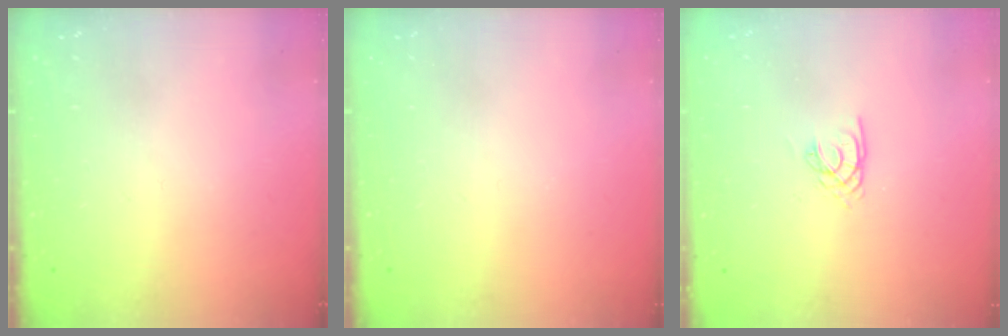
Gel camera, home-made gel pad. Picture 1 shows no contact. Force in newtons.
{"total": 0.0}
{"total": 2.2, "press": 2.2, "slide": 0.2}